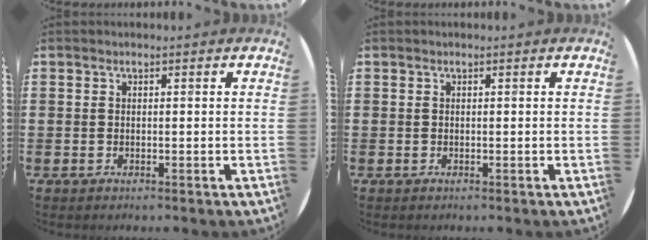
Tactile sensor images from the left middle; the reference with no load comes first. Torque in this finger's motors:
{"motor_torque": [-0.09, 0.03, 0.00, 0.00]}